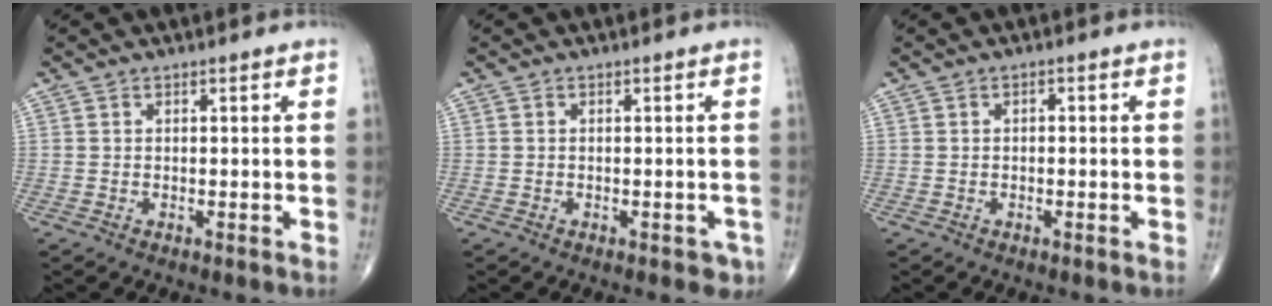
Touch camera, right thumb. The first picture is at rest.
{"total": 2.3, "force": [-1.3, 1.4, 1.3], "torque": [-0.001, 0.003, -0.014]}
{"total": 0.9, "force": [0.0, 0.6, 0.7], "torque": [-0.004, 0.003, -0.005]}